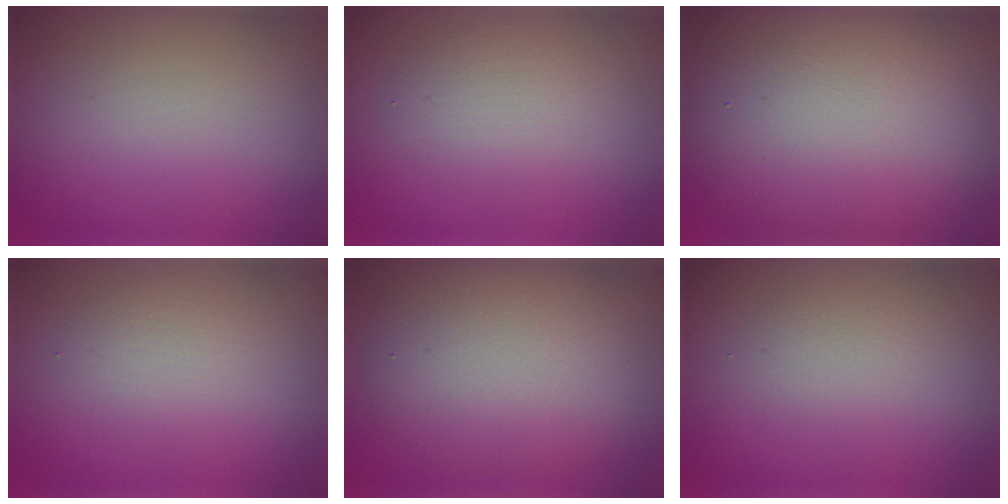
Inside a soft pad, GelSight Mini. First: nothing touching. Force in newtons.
{"total": 2.6, "press": 2.6, "slide": 0.0}
{"total": 14.1, "press": 14.1, "slide": 1.4}
{"total": 2.2, "press": 2.2, "slide": 0.1}
{"total": 7.7, "press": 7.7, "slide": 0.7}
{"total": 1.4, "press": 1.3, "slide": 0.1}